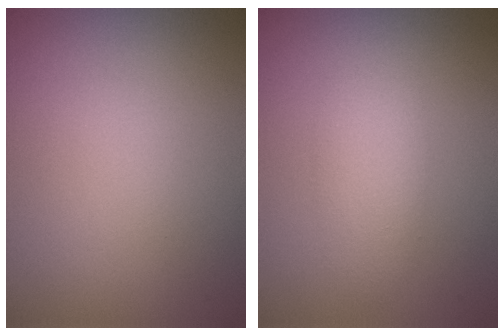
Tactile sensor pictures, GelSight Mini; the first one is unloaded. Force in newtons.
{"total": 2.7, "press": 2.7, "slide": 0.1}